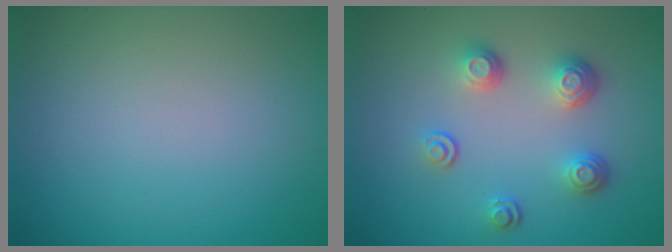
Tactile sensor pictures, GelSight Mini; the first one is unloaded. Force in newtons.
{"total": 3.4, "press": 2.6, "slide": 2.1}